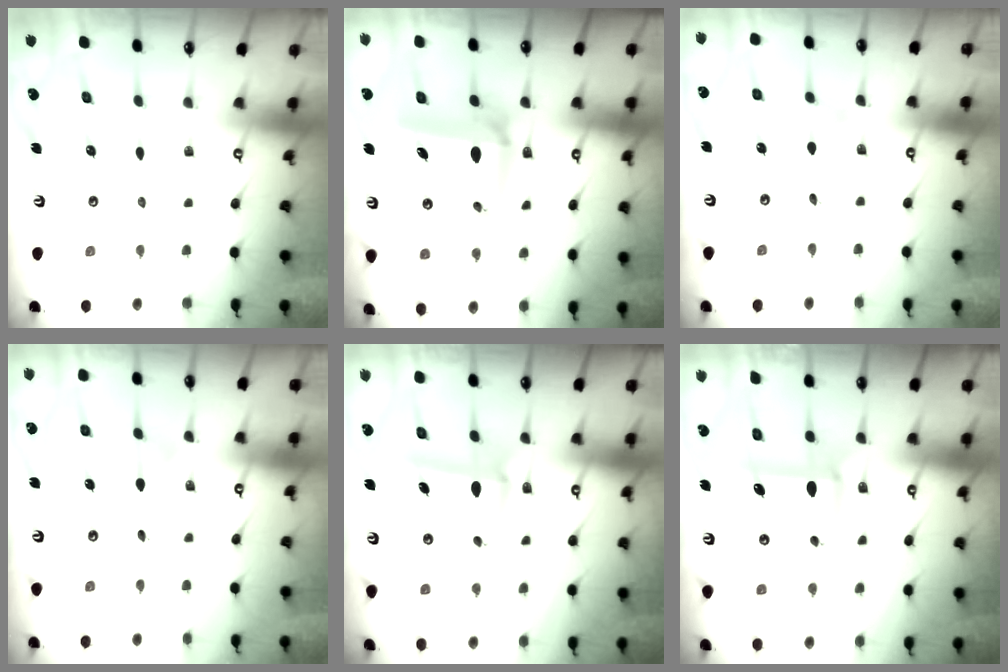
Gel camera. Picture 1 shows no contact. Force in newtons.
{"total": 8.1, "press": 7.9, "slide": 1.8}
{"total": 0.5, "press": 0.5, "slide": 0.0}
{"total": 3.3, "press": 3.3, "slide": 0.3}
{"total": 8.3, "press": 8.2, "slide": 1.3}
{"total": 8.3, "press": 8.3, "slide": 0.4}